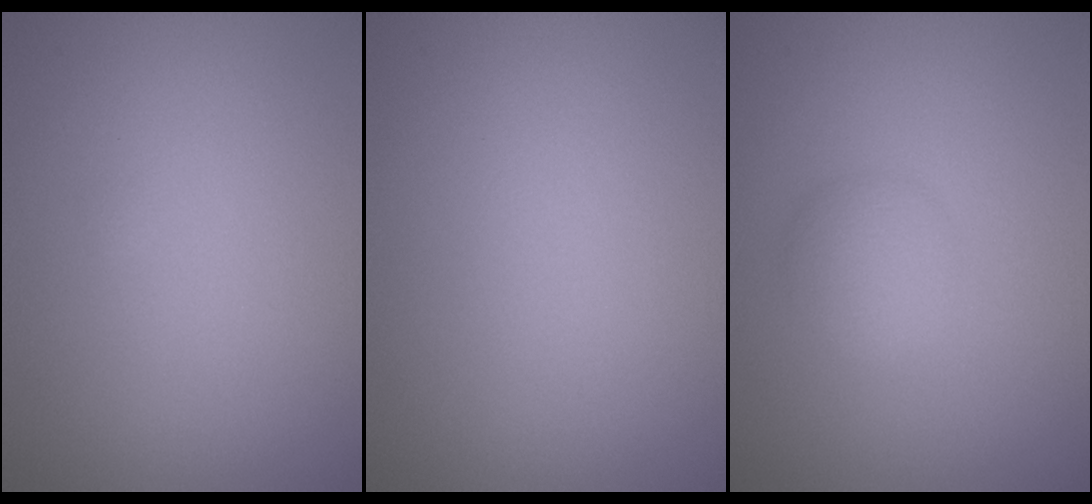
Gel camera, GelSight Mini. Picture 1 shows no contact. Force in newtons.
{"total": 0.0}
{"total": 2.1, "press": 2.1, "slide": 0.1}